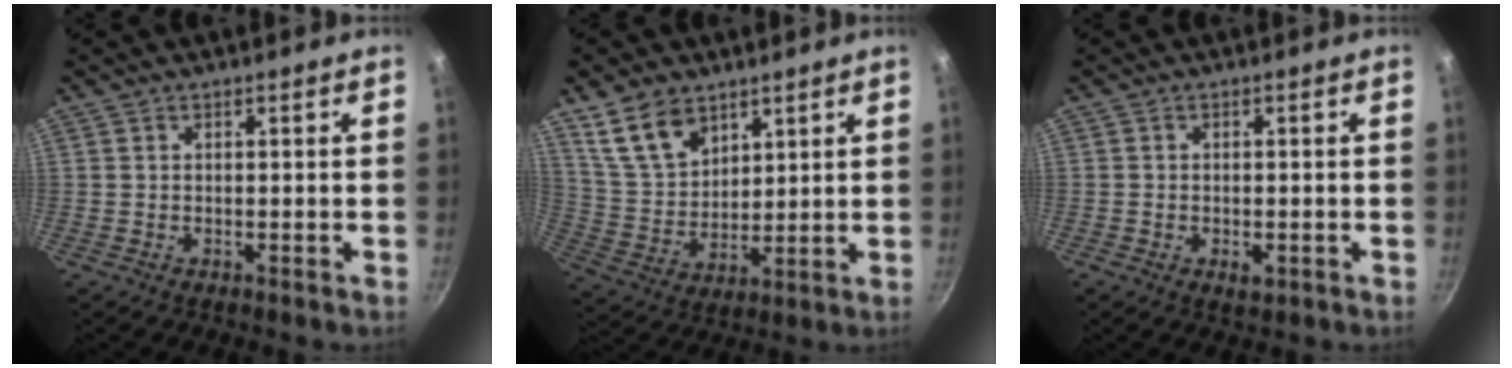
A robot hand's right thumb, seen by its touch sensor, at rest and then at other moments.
{"total": 11.1, "force": [6.8, 6.9, 5.4], "torque": [-0.070, -0.028, 0.146]}
{"total": 2.4, "force": [-0.9, 1.5, 1.7], "torque": [-0.028, -0.001, -0.013]}